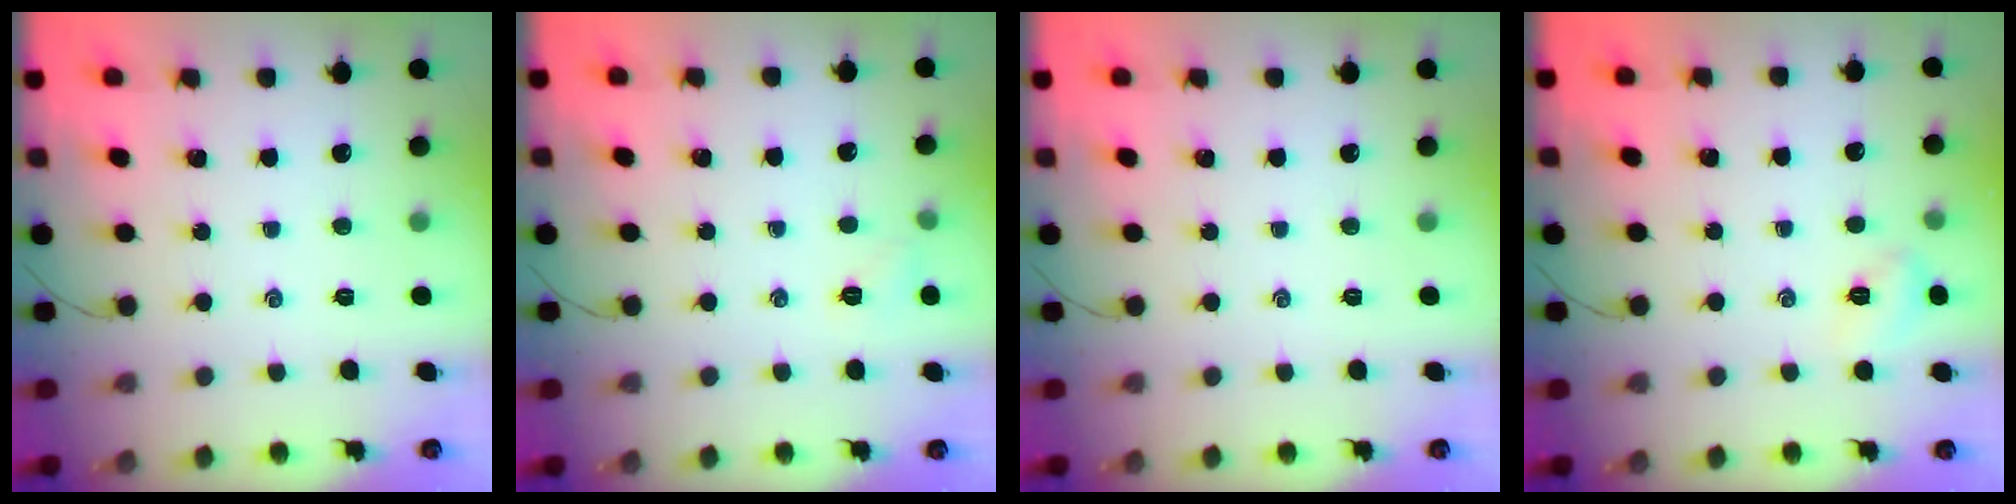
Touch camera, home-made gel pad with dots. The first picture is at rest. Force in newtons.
{"total": 4.6, "press": 4.5, "slide": 1.3}
{"total": 0.0}
{"total": 5.3, "press": 5.1, "slide": 1.4}